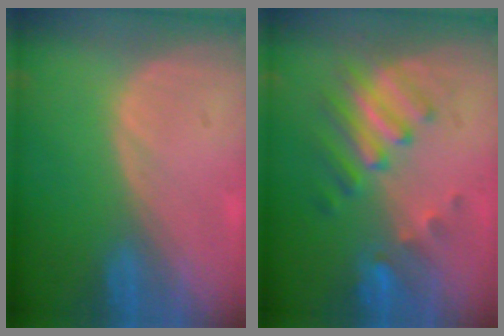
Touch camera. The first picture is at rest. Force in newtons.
{"total": 7.4, "press": 6.8, "slide": 3.0}